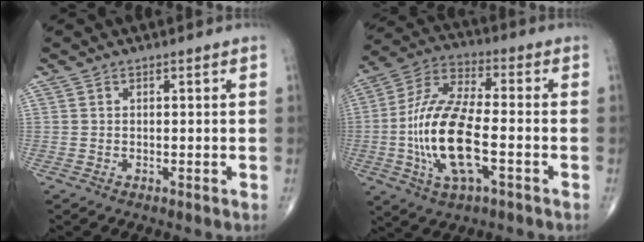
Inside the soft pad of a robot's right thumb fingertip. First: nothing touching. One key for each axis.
{"total": 17.3, "fx": -3.7, "fy": 6.8, "fz": 15.4, "tx": -0.318, "ty": 0.023, "tz": -0.071}